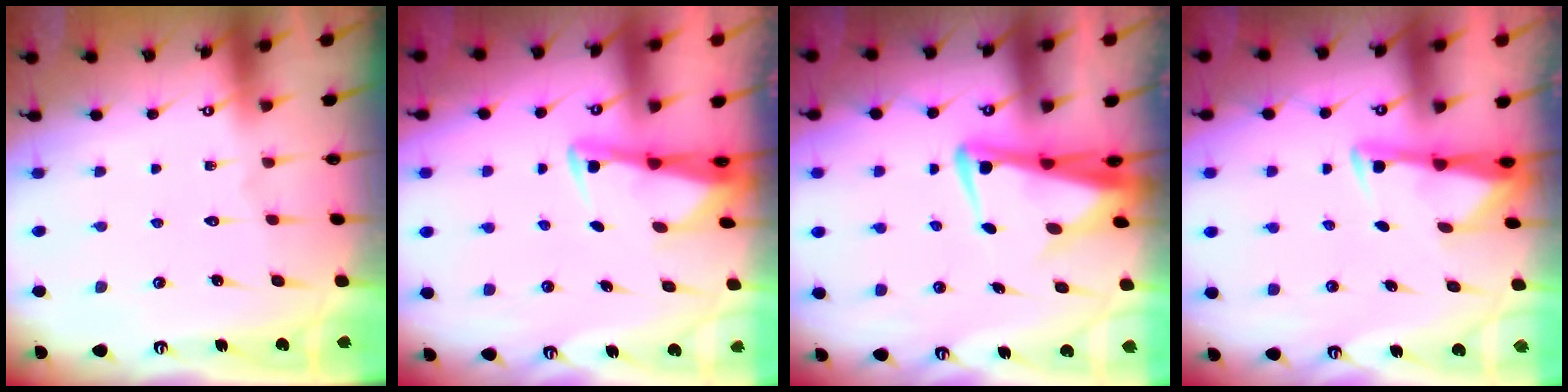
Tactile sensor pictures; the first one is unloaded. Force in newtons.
{"total": 2.7, "press": 2.7, "slide": 0.5}
{"total": 4.9, "press": 4.8, "slide": 1.2}
{"total": 3.2, "press": 3.1, "slide": 0.4}